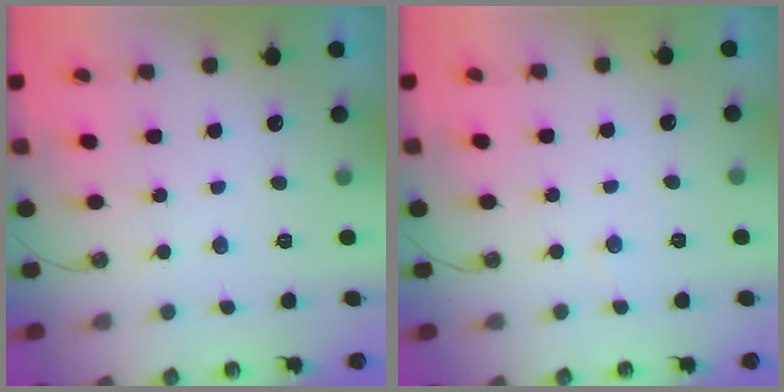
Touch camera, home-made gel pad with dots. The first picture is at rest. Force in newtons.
{"total": 4.4, "press": 4.3, "slide": 0.6}